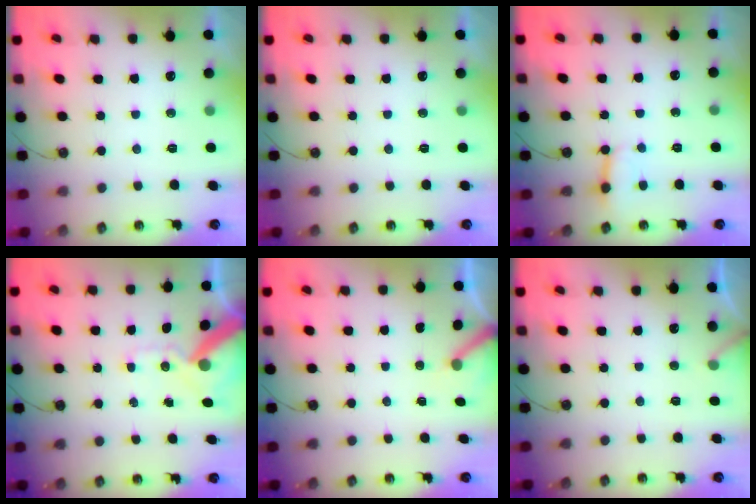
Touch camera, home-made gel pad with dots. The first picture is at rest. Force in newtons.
{"total": 0.0}
{"total": 2.9, "press": 2.8, "slide": 0.5}
{"total": 12.8, "press": 12.7, "slide": 1.9}
{"total": 3.5, "press": 3.5, "slide": 0.3}
{"total": 3.6, "press": 3.5, "slide": 0.4}